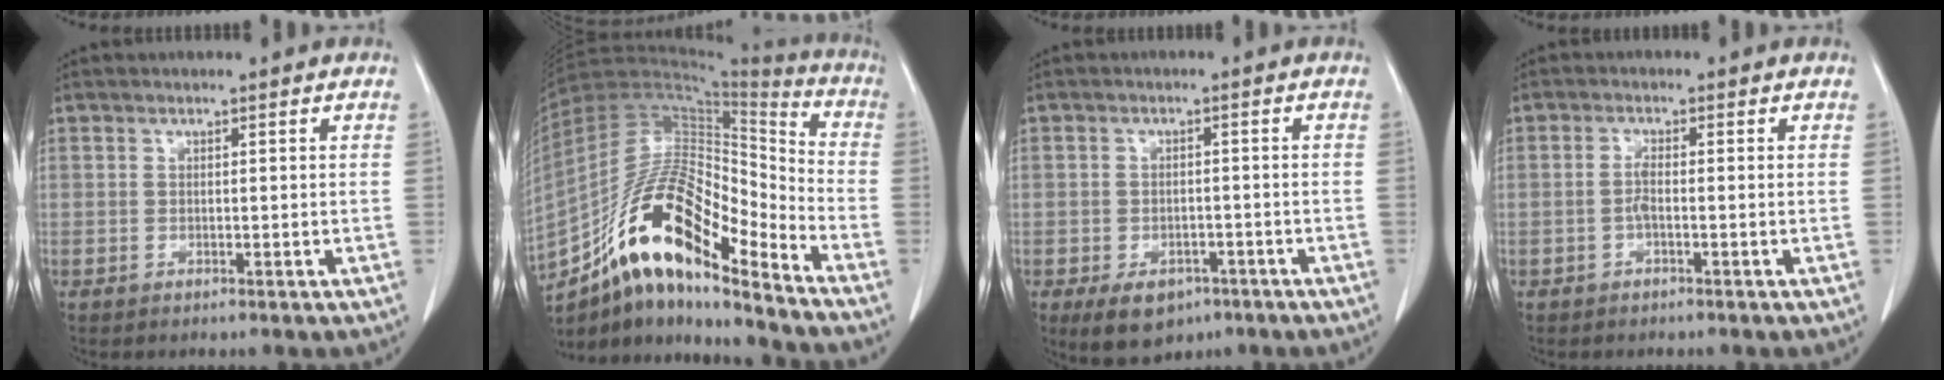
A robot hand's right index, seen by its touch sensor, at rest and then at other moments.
{"total": 20.1, "force": [-12.4, 5.3, 14.9], "torque": [-0.287, 0.021, -0.216]}
{"total": 6.9, "force": [-4.1, 4.5, 3.3], "torque": [-0.050, -0.001, -0.052]}
{"total": 1.7, "force": [-0.5, 0.3, 1.6], "torque": [-0.032, 0.002, -0.013]}